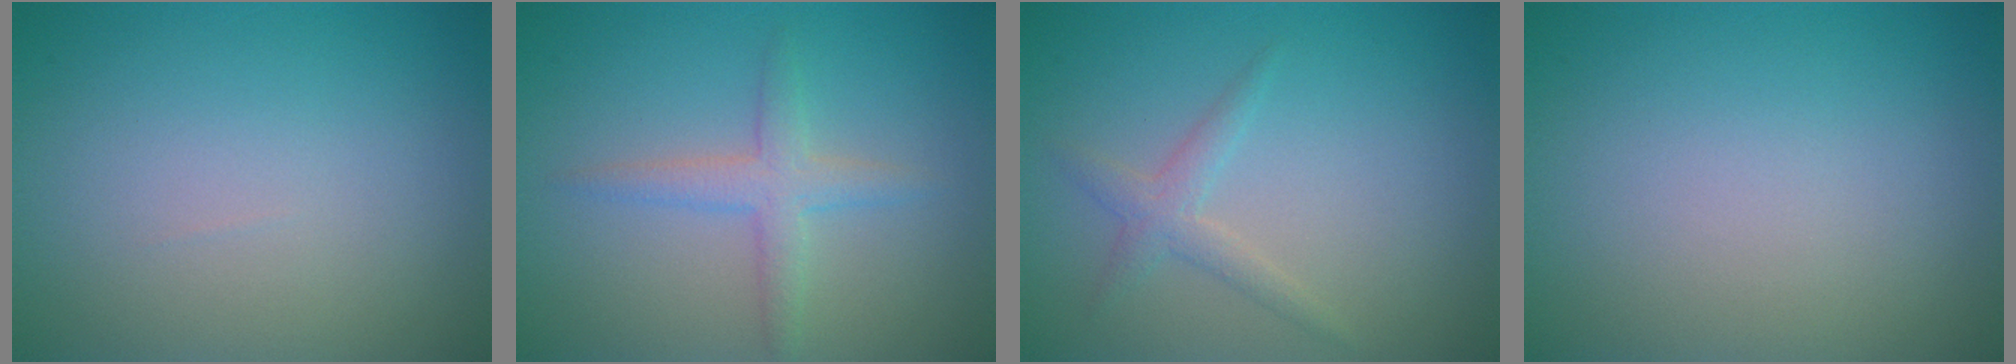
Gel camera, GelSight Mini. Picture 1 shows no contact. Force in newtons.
{"total": 2.4, "press": 2.4, "slide": 0.0}
{"total": 1.7, "press": 1.7, "slide": 0.1}
{"total": 0.0}